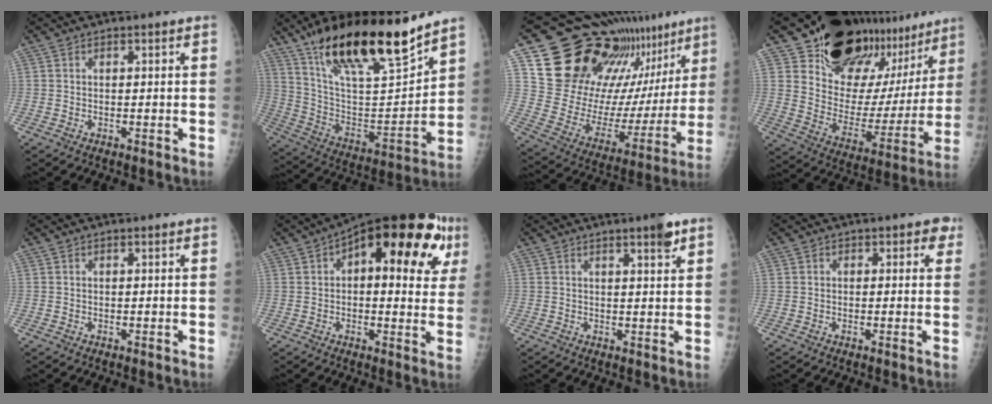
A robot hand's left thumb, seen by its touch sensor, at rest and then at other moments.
{"total": 24.9, "force": [17.9, 6.0, 16.2], "torque": [-0.249, -0.070, 0.316]}
{"total": 26.1, "force": [18.3, 12.4, 13.9], "torque": [-0.161, -0.084, 0.288]}
{"total": 27.3, "force": [20.4, 14.2, 11.4], "torque": [-0.137, -0.105, 0.297]}
{"total": 0.0}
{"total": 22.1, "force": [8.4, 9.8, 17.9], "torque": [-0.220, 0.024, 0.105]}
{"total": 3.3, "force": [2.2, 0.4, 2.5], "torque": [-0.031, -0.013, 0.030]}
{"total": 2.8, "force": [1.0, 2.3, 1.3], "torque": [0.015, 0.001, 0.005]}